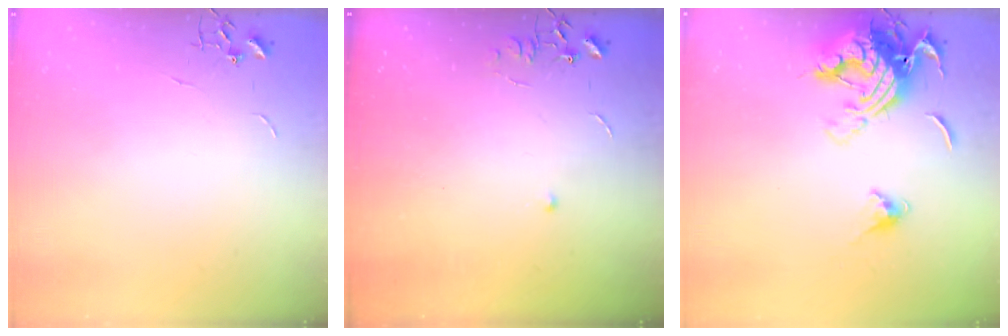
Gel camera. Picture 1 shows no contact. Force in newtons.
{"total": 5.5, "press": 5.4, "slide": 0.8}
{"total": 15.3, "press": 15.2, "slide": 1.7}